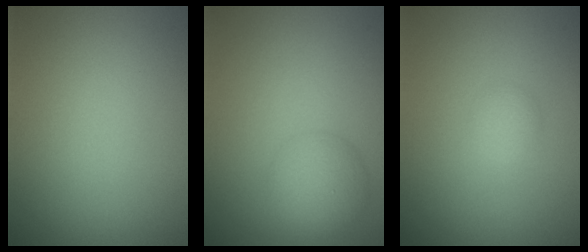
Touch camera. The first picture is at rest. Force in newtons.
{"total": 3.4, "press": 3.4, "slide": 0.0}
{"total": 1.2, "press": 1.2, "slide": 0.1}